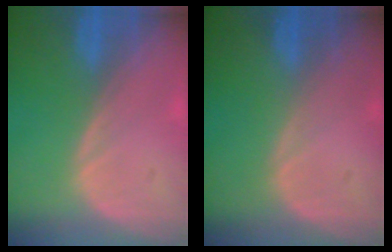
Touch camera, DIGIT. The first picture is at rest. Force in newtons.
{"total": 0.0}